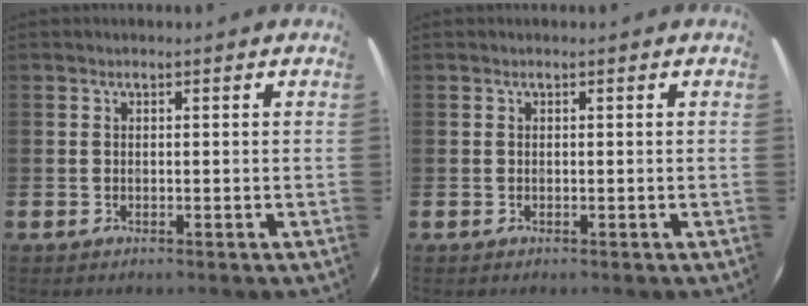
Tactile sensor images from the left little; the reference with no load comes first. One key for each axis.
{"total": 0.0}